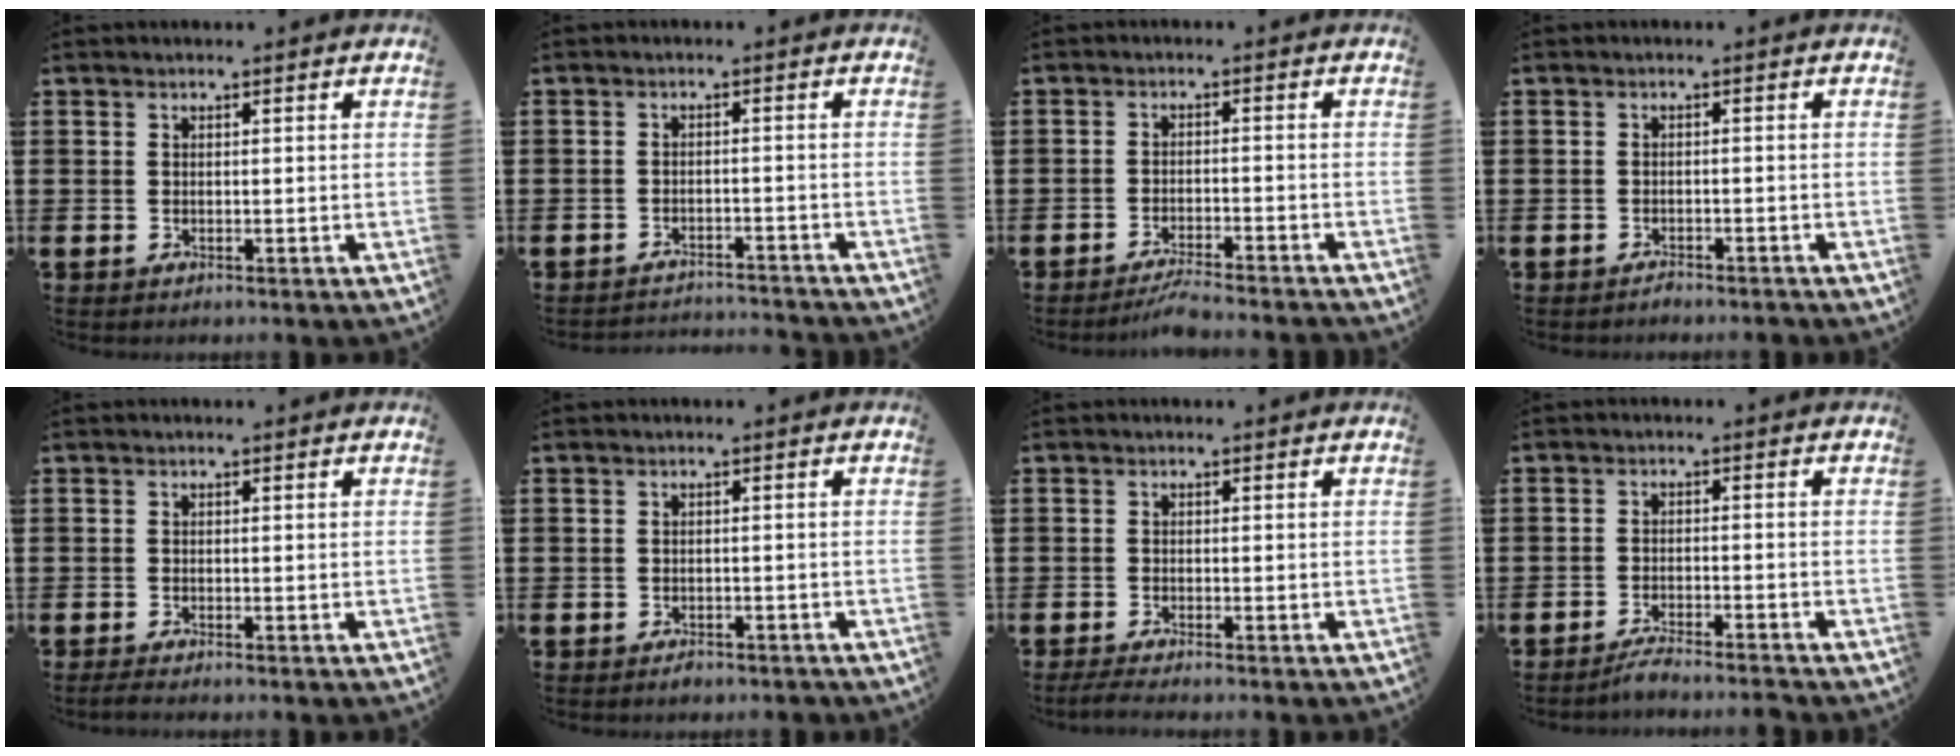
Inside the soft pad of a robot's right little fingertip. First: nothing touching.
{"total": 2.1, "force": [-2.1, -0.1, -0.2], "torque": [-0.002, 0.004, -0.047]}
{"total": 2.9, "force": [-2.6, -0.2, 1.2], "torque": [-0.020, 0.002, -0.051]}
{"total": 1.0, "force": [-1.0, 0.1, 0.1], "torque": [-0.006, 0.000, -0.020]}
{"total": 0.7, "force": [-0.5, 0.0, 0.5], "torque": [-0.008, -0.002, -0.009]}
{"total": 0.8, "force": [-0.6, 0.4, 0.2], "torque": [0.003, -0.004, -0.016]}
{"total": 1.0, "force": [-0.7, 0.0, 0.7], "torque": [-0.011, -0.002, -0.014]}
{"total": 2.3, "force": [-2.2, -0.2, 0.8], "torque": [-0.014, 0.005, -0.043]}